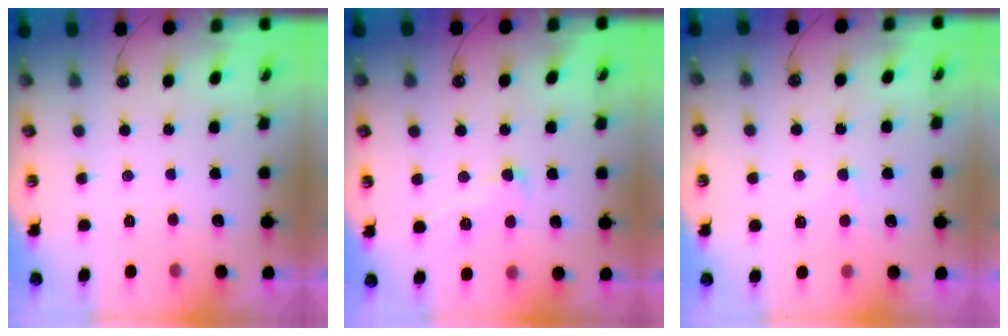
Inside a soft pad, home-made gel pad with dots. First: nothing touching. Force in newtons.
{"total": 1.6, "press": 1.4, "slide": 0.8}
{"total": 2.4, "press": 2.2, "slide": 1.0}